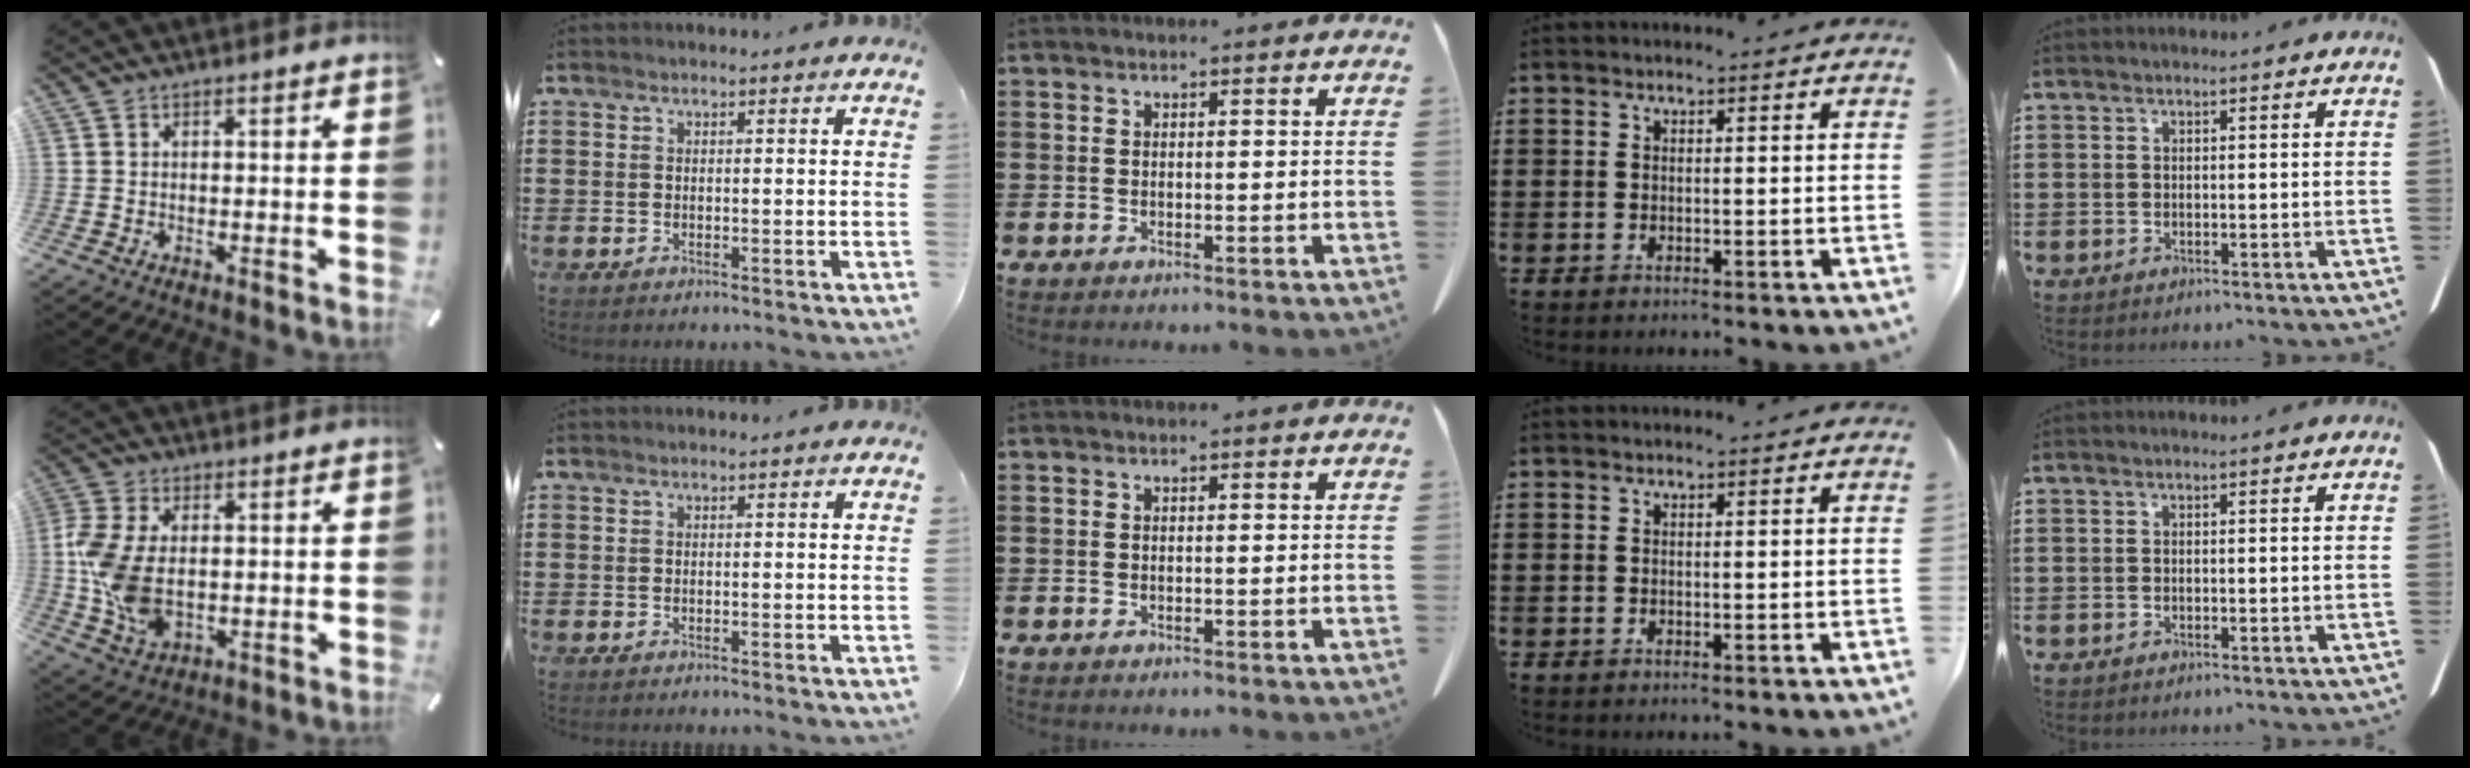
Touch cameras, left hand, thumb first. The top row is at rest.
{"thumb": {"total": 11.3, "force": [-0.2, 7.6, 8.3], "torque": [-0.200, 0.001, -0.002]}}